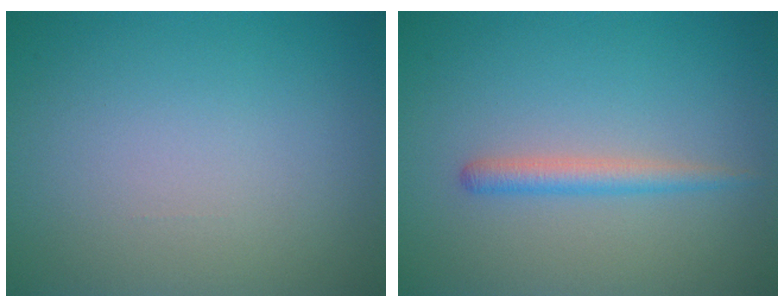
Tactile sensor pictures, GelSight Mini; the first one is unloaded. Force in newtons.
{"total": 1.9, "press": 1.8, "slide": 0.2}